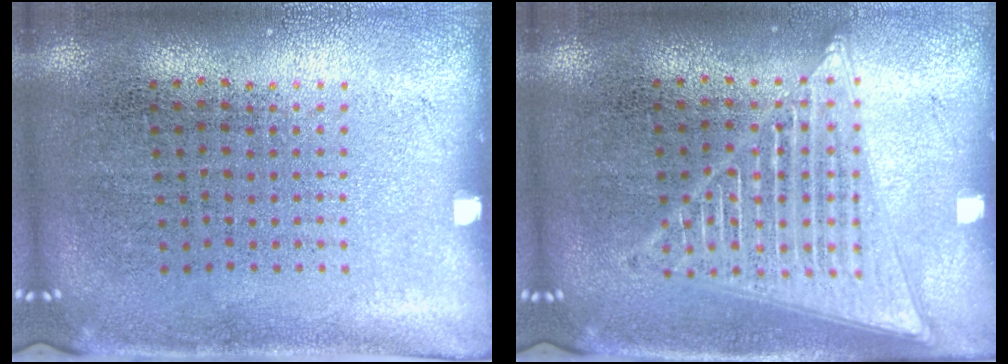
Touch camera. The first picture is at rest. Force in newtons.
{"total": 3.2, "press": 3.2, "slide": 0.3}